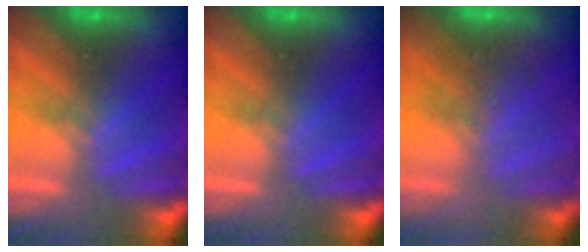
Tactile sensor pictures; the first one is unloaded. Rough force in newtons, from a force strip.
{"total": 0.0}
{"total": 2.7}